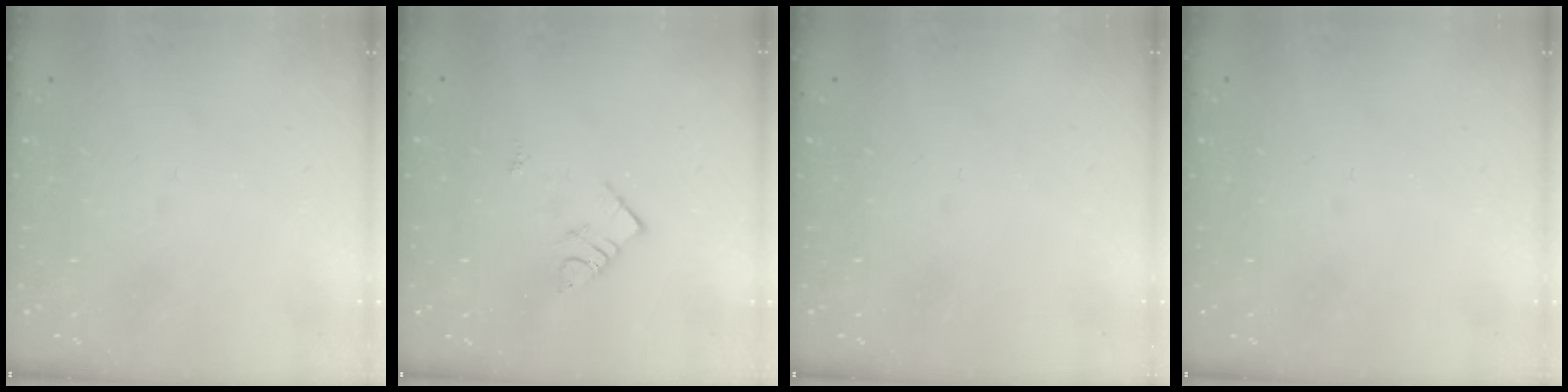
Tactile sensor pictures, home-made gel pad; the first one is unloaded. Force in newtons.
{"total": 6.9, "press": 6.9, "slide": 0.2}
{"total": 0.0}
{"total": 0.0}